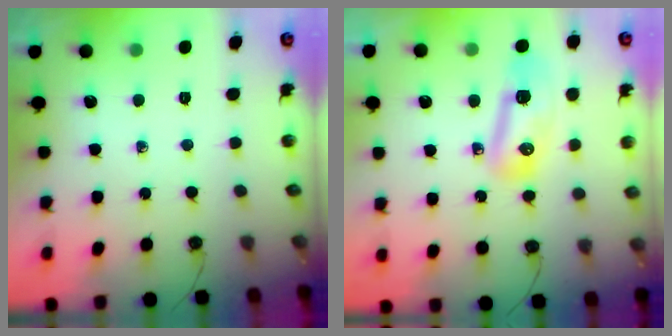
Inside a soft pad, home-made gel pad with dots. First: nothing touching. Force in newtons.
{"total": 15.6, "press": 12.0, "slide": 10.0}